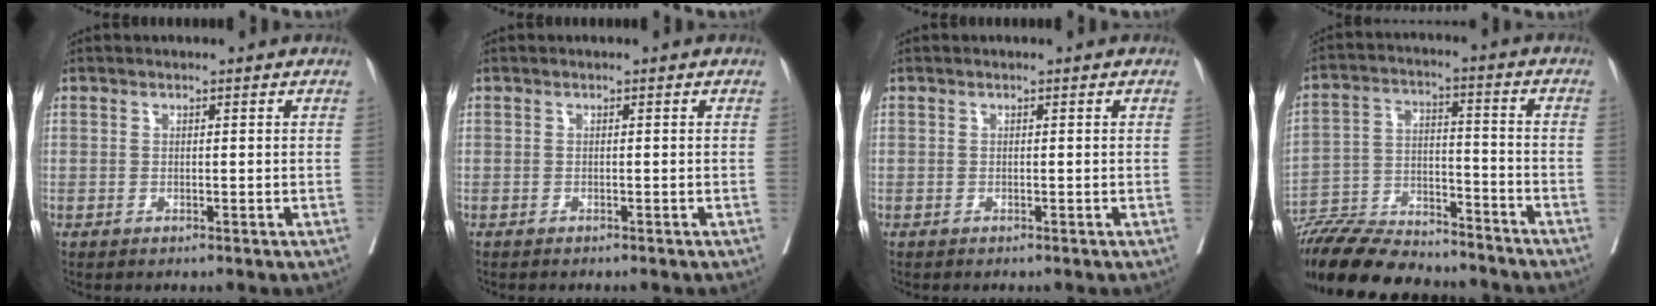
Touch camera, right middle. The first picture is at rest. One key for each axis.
{"total": 1.4, "fx": -1.2, "fy": 0.2, "fz": 0.5, "tx": -0.010, "ty": -0.002, "tz": -0.016}
{"total": 0.0}
{"total": 19.3, "fx": -17.5, "fy": 3.7, "fz": 7.0, "tx": -0.143, "ty": -0.011, "tz": -0.285}